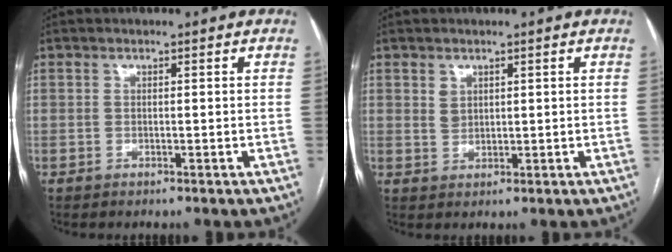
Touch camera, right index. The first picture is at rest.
{"total": 2.0, "force": [1.0, 1.5, 0.9], "torque": [-0.019, -0.001, 0.023]}